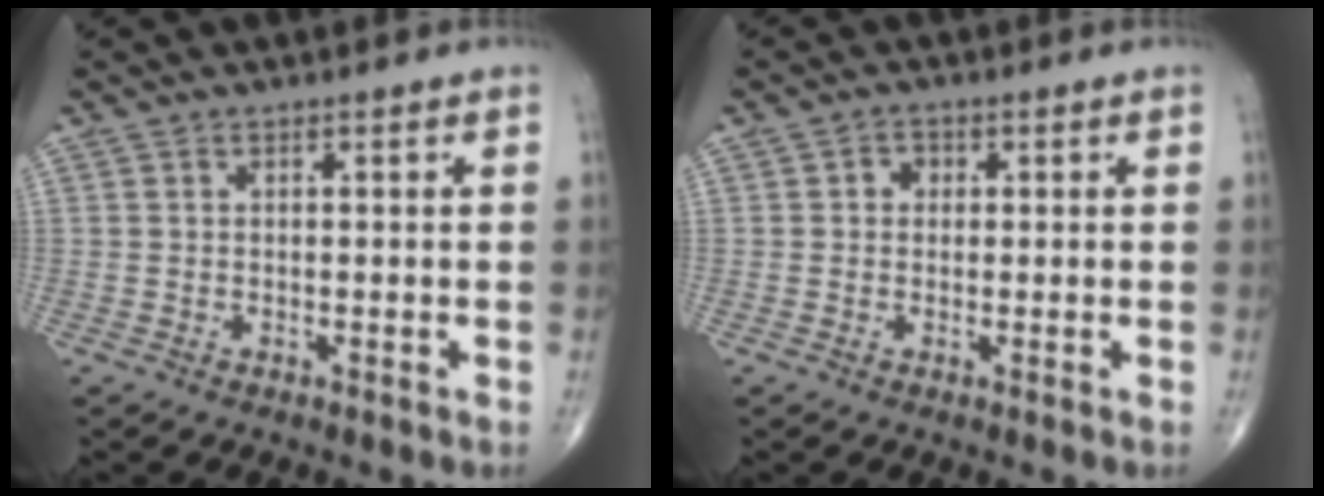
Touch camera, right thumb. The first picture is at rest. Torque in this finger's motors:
{"motor_torque": [-0.35, 0.62, 0.16, 0.09, 0.01]}